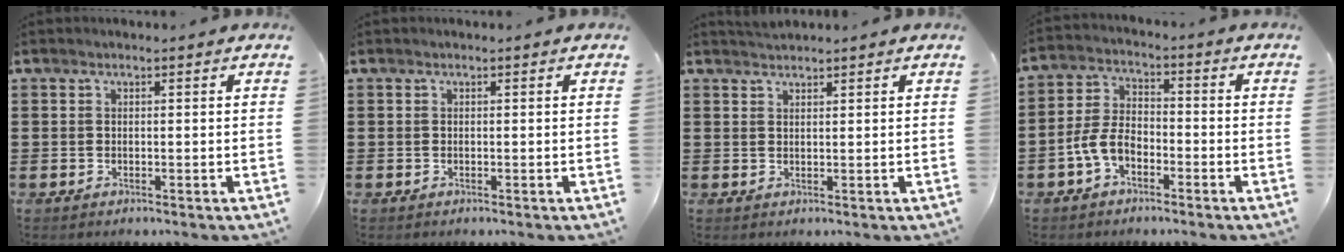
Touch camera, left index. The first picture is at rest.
{"total": 0.0}
{"total": 1.5, "force": [1.5, 0.2, 0.3], "torque": [-0.008, 0.003, 0.028]}
{"total": 5.5, "force": [-2.9, 3.0, 3.5], "torque": [-0.089, 0.006, -0.061]}